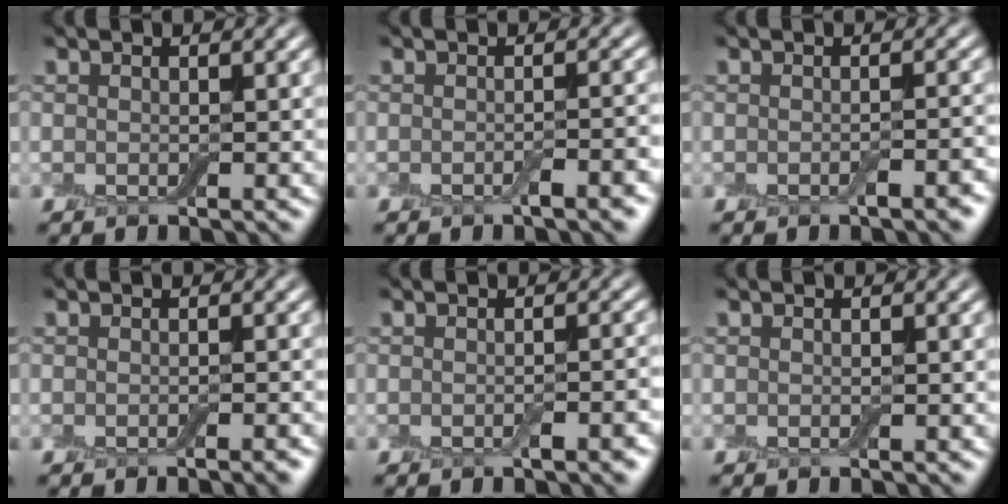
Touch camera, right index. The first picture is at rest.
{"total": 2.5, "force": [-1.1, 0.6, 2.2], "torque": [-0.025, 0.003, -0.020]}
{"total": 1.8, "force": [-0.9, 0.4, 1.5], "torque": [-0.019, -0.001, -0.013]}
{"total": 1.3, "force": [-0.7, 0.2, 1.0], "torque": [-0.008, 0.000, -0.011]}
{"total": 2.1, "force": [-0.9, 0.5, 1.8], "torque": [-0.022, -0.001, -0.013]}
{"total": 0.0}